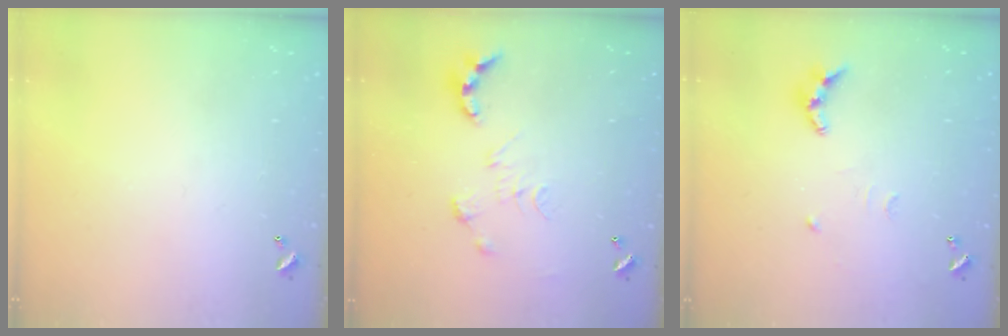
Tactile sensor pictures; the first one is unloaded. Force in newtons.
{"total": 0.0}
{"total": 7.9, "press": 7.9, "slide": 0.2}